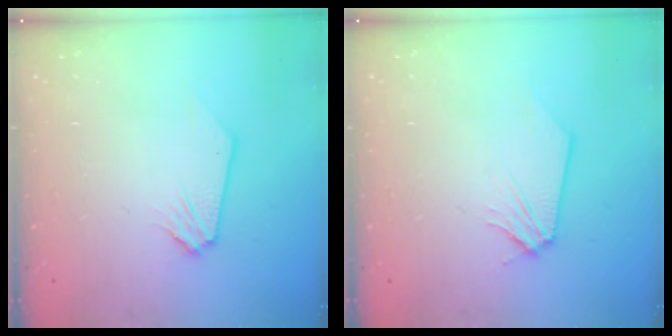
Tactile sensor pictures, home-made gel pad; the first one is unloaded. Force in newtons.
{"total": 0.0}